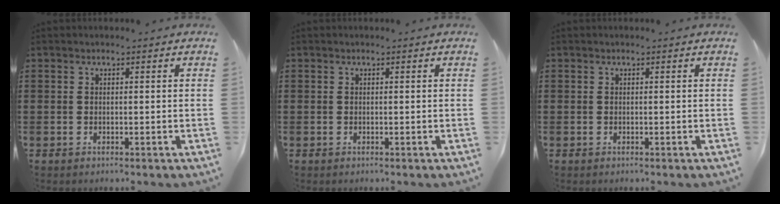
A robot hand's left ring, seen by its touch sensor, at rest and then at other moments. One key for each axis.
{"total": 0.0}
{"total": 0.0}